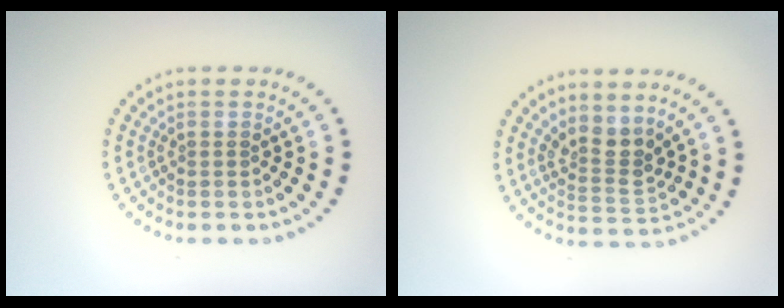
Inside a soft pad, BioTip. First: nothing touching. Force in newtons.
{"total": 2.8, "press": 2.1, "slide": 1.9}